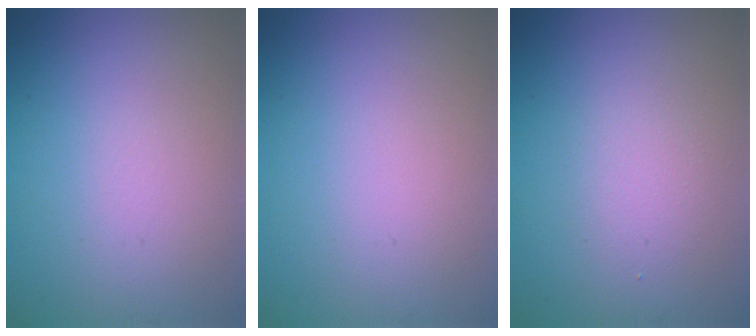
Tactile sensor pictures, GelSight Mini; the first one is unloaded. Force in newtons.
{"total": 0.0}
{"total": 1.8, "press": 1.8, "slide": 0.0}